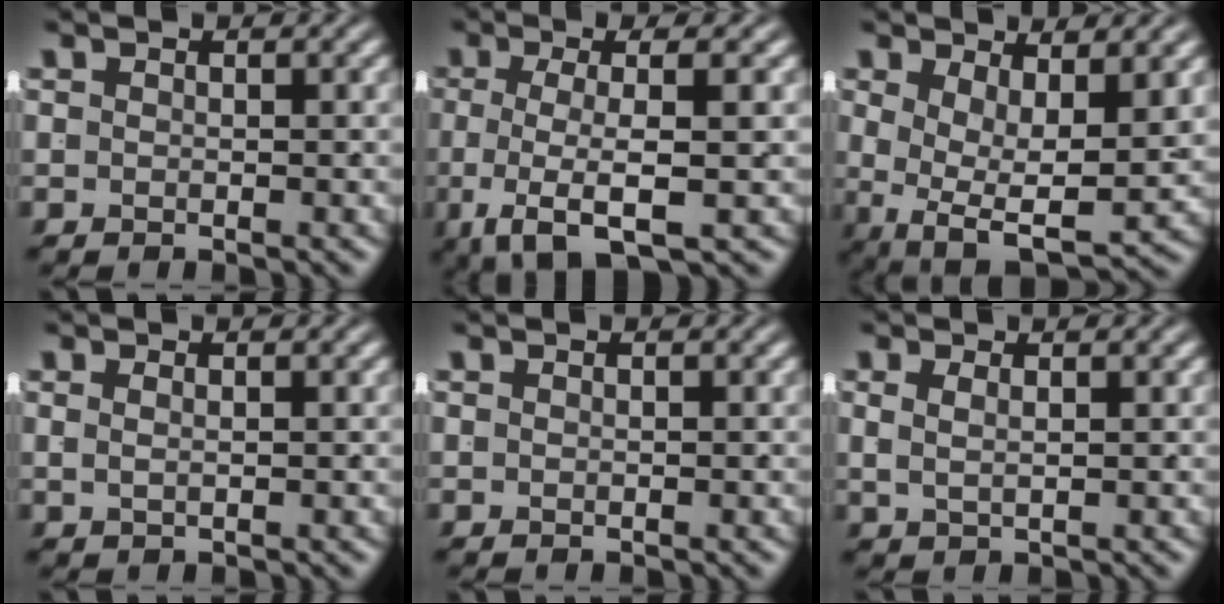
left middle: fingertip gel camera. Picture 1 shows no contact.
{"total": 6.1, "force": [-2.2, 1.9, 5.4], "torque": [-0.113, -0.026, -0.017]}
{"total": 6.7, "force": [-1.5, 4.0, 5.1], "torque": [-0.108, -0.051, -0.004]}
{"total": 0.9, "force": [0.3, -0.7, 0.5], "torque": [-0.004, -0.004, 0.012]}
{"total": 0.0}
{"total": 1.2, "force": [0.7, -0.3, 1.0], "torque": [-0.013, -0.004, 0.021]}